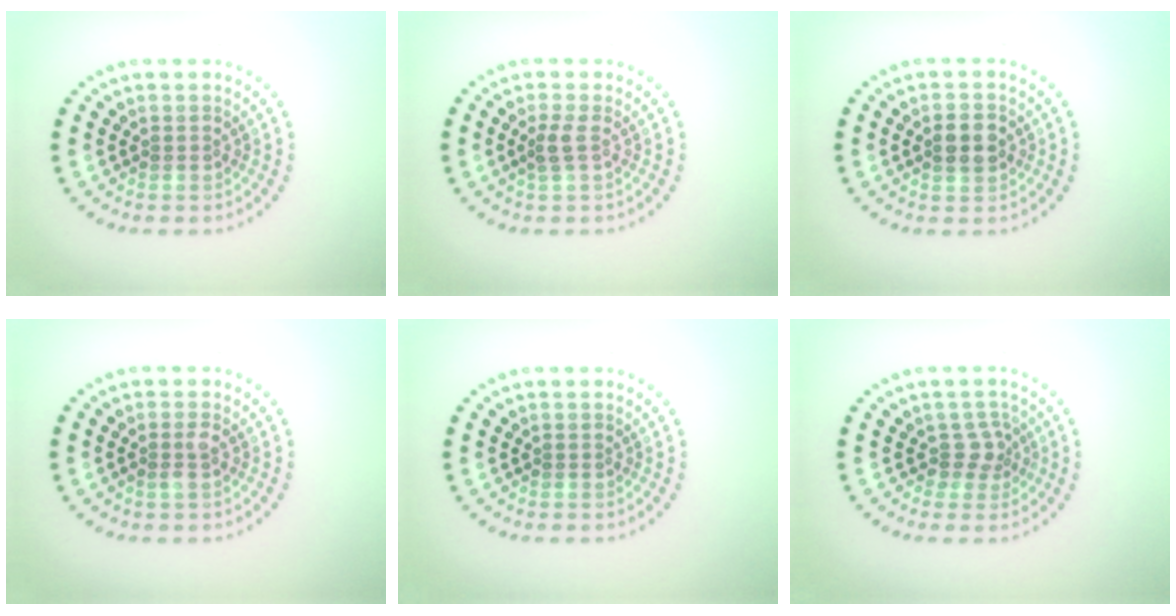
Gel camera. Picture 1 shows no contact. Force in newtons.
{"total": 1.3, "press": 1.1, "slide": 0.7}
{"total": 3.0, "press": 3.0, "slide": 0.2}
{"total": 1.1, "press": 1.1, "slide": 0.2}
{"total": 0.0}
{"total": 1.9, "press": 1.4, "slide": 1.3}